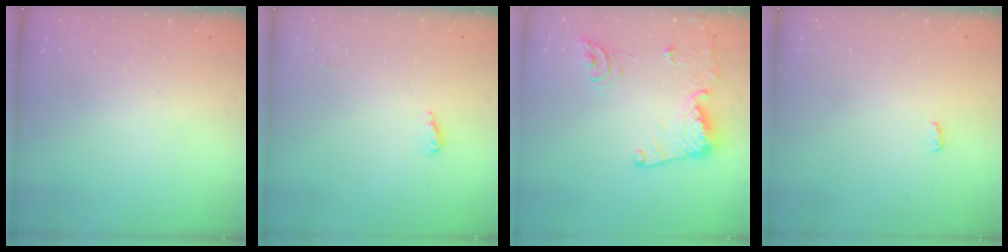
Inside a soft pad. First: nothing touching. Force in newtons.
{"total": 2.2, "press": 2.2, "slide": 0.5}
{"total": 14.7, "press": 14.7, "slide": 0.7}
{"total": 2.9, "press": 2.6, "slide": 1.3}